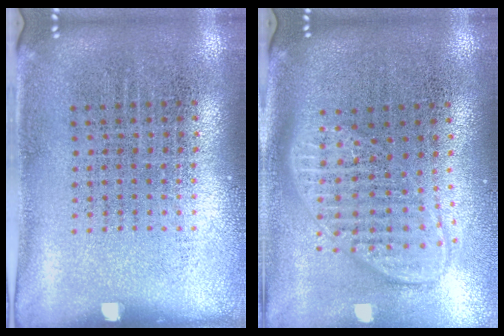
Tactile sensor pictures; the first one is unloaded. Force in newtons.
{"total": 1.9, "press": 1.5, "slide": 1.1}